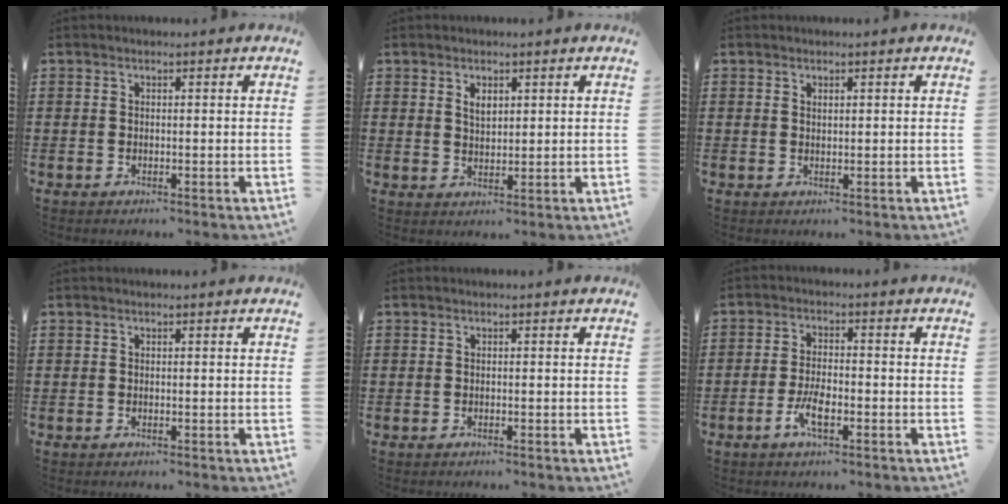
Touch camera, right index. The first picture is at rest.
{"total": 2.1, "force": [1.2, 1.2, 1.3], "torque": [-0.029, 0.004, 0.022]}
{"total": 0.7, "force": [0.5, 0.4, 0.3], "torque": [-0.007, 0.002, 0.009]}
{"total": 0.0}
{"total": 0.0}
{"total": 4.5, "force": [-2.0, 1.5, 3.7], "torque": [-0.082, -0.001, -0.043]}